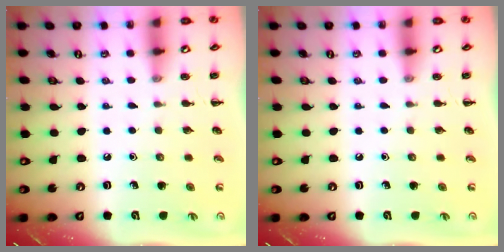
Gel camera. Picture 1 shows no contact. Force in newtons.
{"total": 0.0}